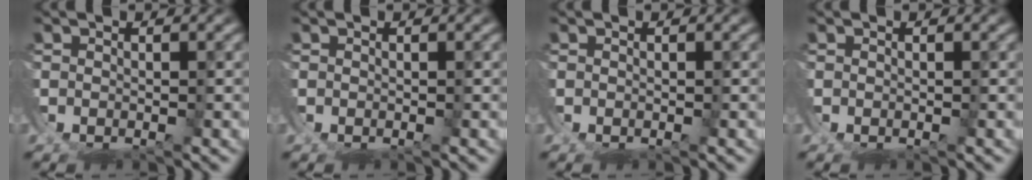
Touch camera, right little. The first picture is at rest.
{"total": 0.0}
{"total": 0.0}
{"total": 0.0}